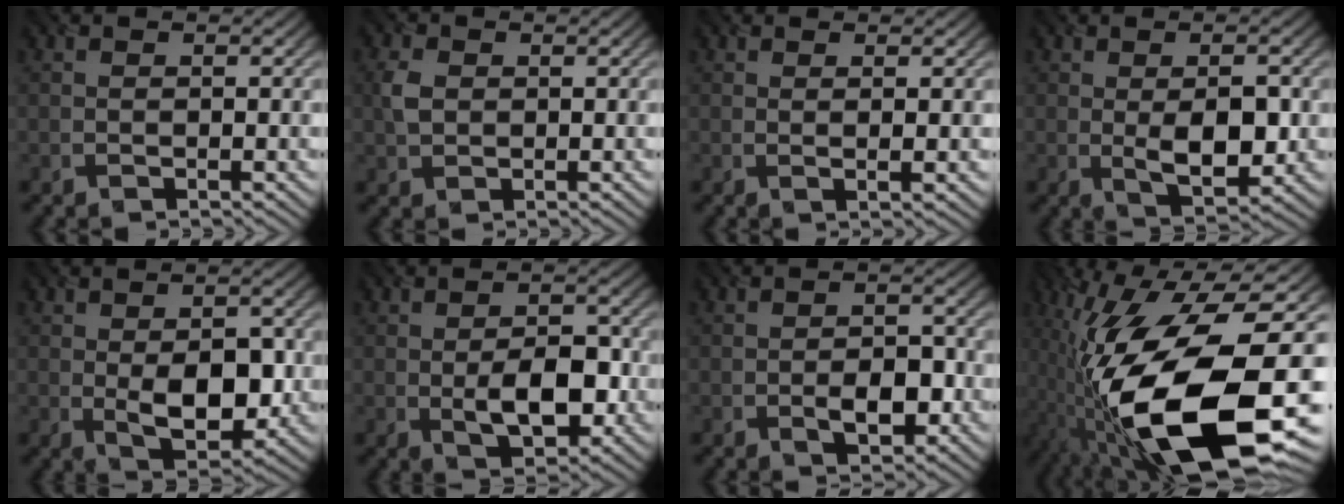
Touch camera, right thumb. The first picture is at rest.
{"total": 2.4, "force": [0.3, 1.9, 1.3], "torque": [-0.040, 0.004, 0.005]}
{"total": 1.5, "force": [0.5, 0.0, 1.4], "torque": [-0.026, 0.001, 0.007]}
{"total": 5.5, "force": [-0.6, 2.3, 5.0], "torque": [-0.090, -0.008, -0.005]}
{"total": 7.5, "force": [-1.1, 4.0, 6.2], "torque": [-0.110, -0.015, -0.011]}
{"total": 6.4, "force": [-1.5, 3.3, 5.2], "torque": [-0.083, -0.007, -0.023]}
{"total": 3.9, "force": [-1.6, 2.0, 2.9], "torque": [-0.048, -0.003, -0.026]}
{"total": 20.9, "force": [-7.6, 8.4, 17.6], "torque": [-0.342, -0.031, -0.127]}